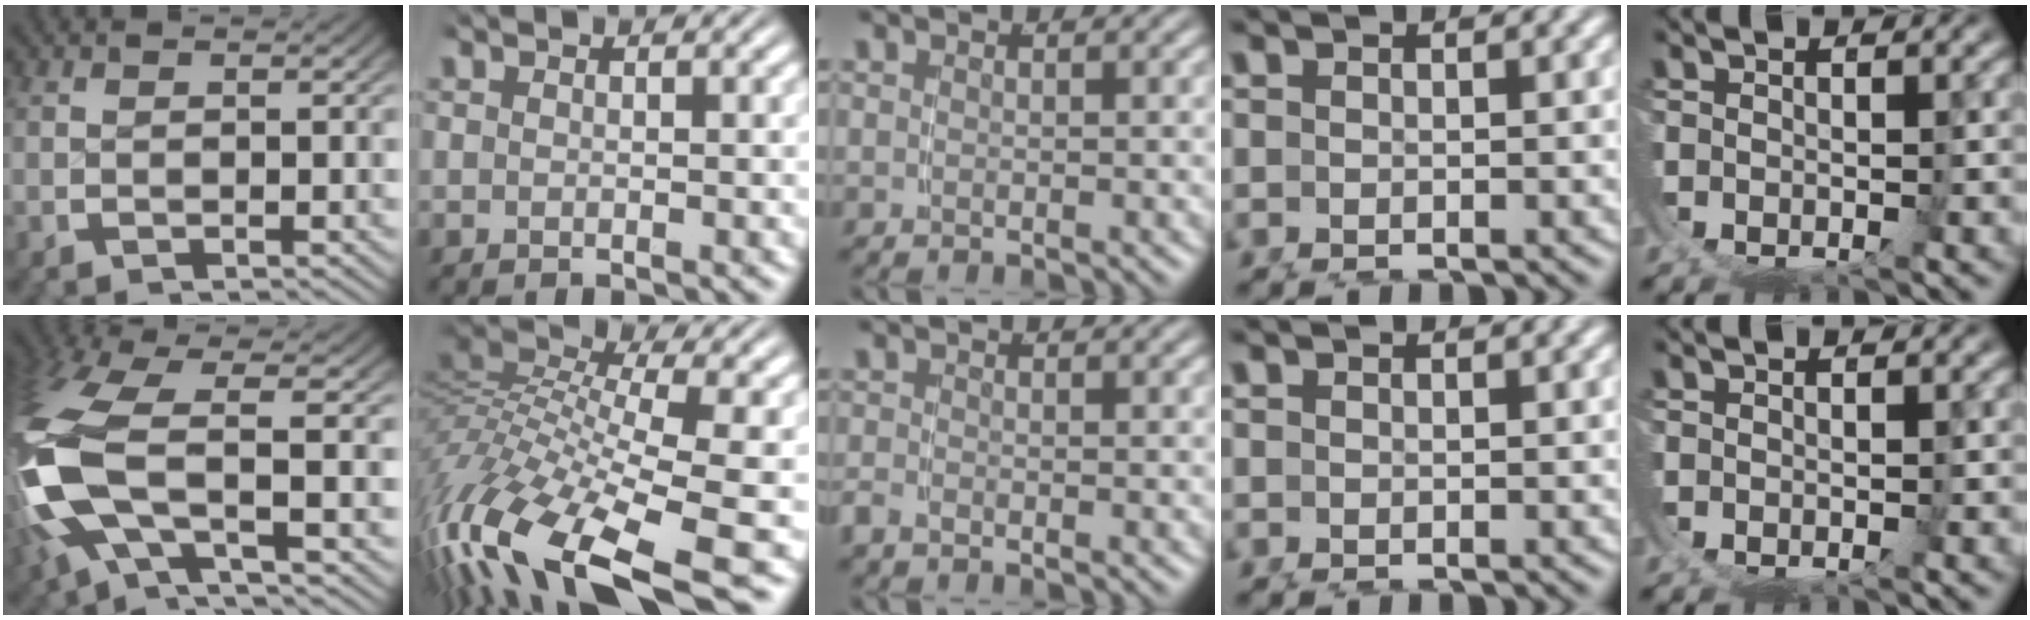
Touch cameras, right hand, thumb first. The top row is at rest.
{"thumb": {"total": 10.6, "force": [-1.3, 5.8, 8.7], "torque": [-0.261, -0.038, 0.004]}, "index": {"total": 11.1, "force": [-3.9, 6.0, 8.5], "torque": [-0.189, -0.056, -0.043]}, "middle": {"total": 1.2, "force": [-1.1, 0.4, 0.5], "torque": [-0.011, -0.005, -0.018]}}